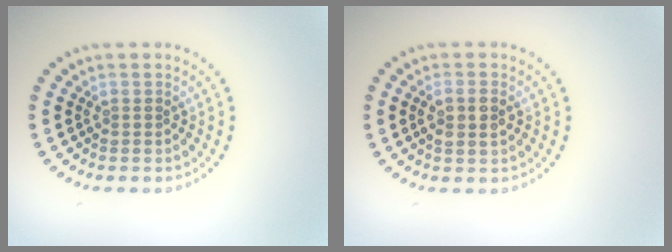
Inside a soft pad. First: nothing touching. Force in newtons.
{"total": 2.3, "press": 2.2, "slide": 0.8}